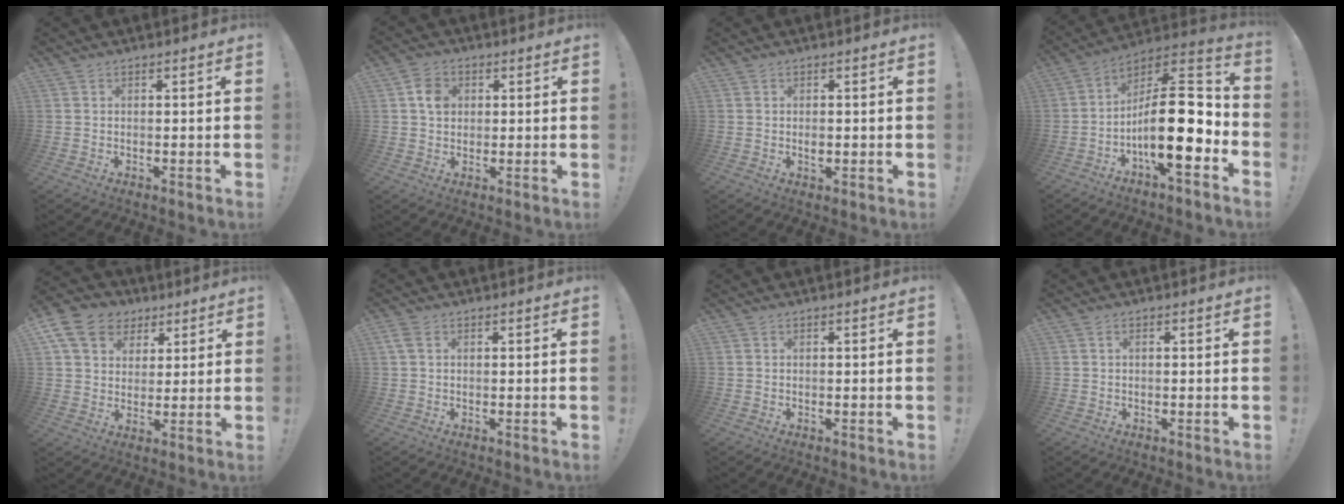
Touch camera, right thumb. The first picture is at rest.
{"total": 6.2, "force": [1.5, 5.1, 3.1], "torque": [-0.038, 0.005, 0.027]}
{"total": 1.5, "force": [-0.2, 1.2, 0.9], "torque": [-0.009, 0.000, -0.004]}
{"total": 21.2, "force": [-4.3, 8.2, 19.1], "torque": [-0.322, 0.012, -0.068]}
{"total": 13.1, "force": [6.0, 10.4, 5.2], "torque": [-0.076, -0.028, 0.120]}
{"total": 2.5, "force": [0.9, 1.4, 1.9], "torque": [-0.032, 0.003, 0.015]}
{"total": 0.0}
{"total": 1.1, "force": [0.0, 0.2, 1.1], "torque": [-0.023, 0.004, -0.001]}